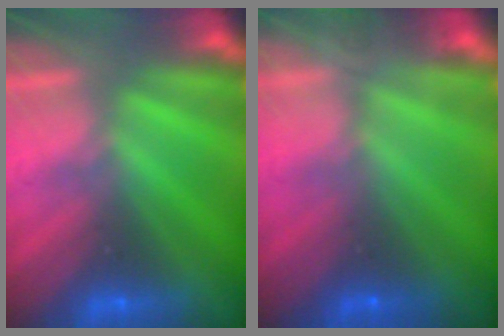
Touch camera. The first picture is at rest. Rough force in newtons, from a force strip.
{"total": 7.0}